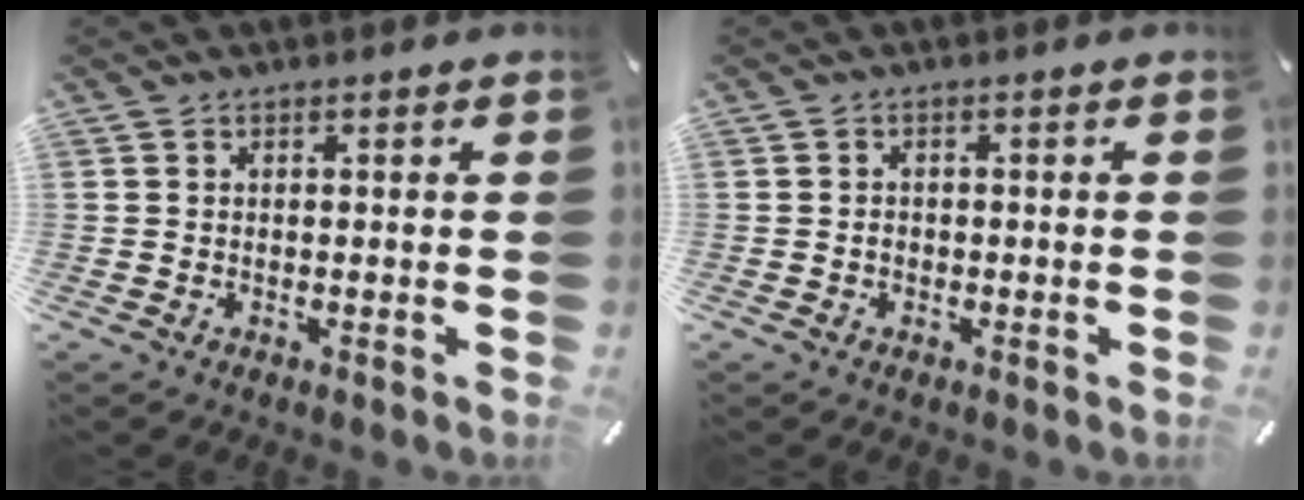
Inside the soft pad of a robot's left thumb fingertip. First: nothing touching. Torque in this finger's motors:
{"motor_torque": [-0.20, -0.27, 0.19, 0.21, 0.00]}